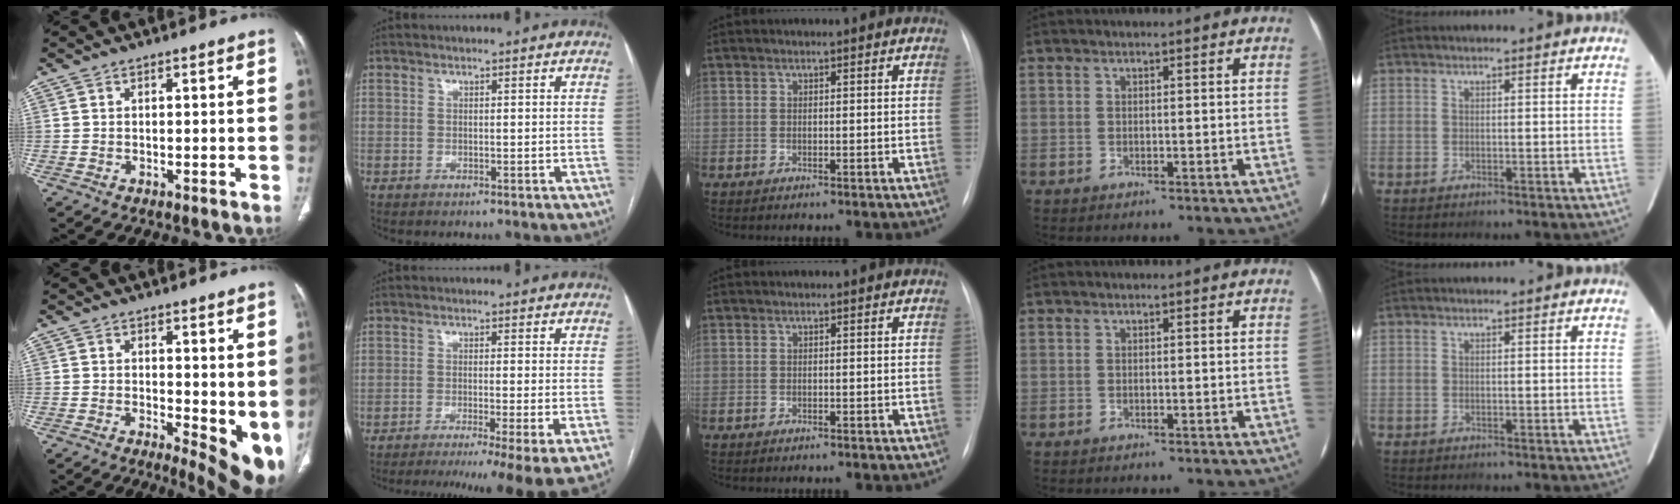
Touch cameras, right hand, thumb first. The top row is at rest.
{"thumb": {"total": 10.4, "force": [0.2, 4.3, 9.4], "torque": [-0.115, -0.025, 0.012]}, "index": {"total": 12.2, "force": [-8.9, -1.0, 8.2], "torque": [-0.098, -0.027, -0.132]}}